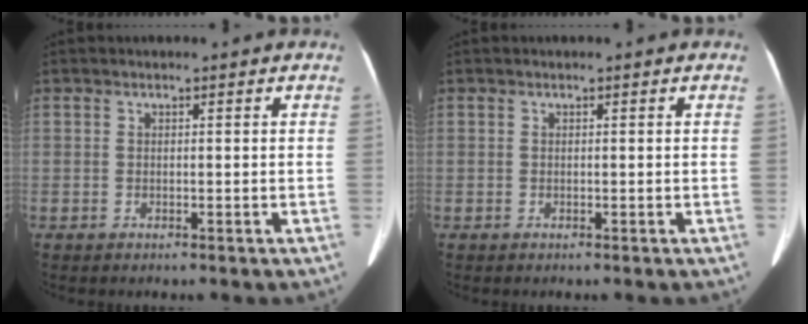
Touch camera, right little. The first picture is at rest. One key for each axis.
{"total": 0.0}